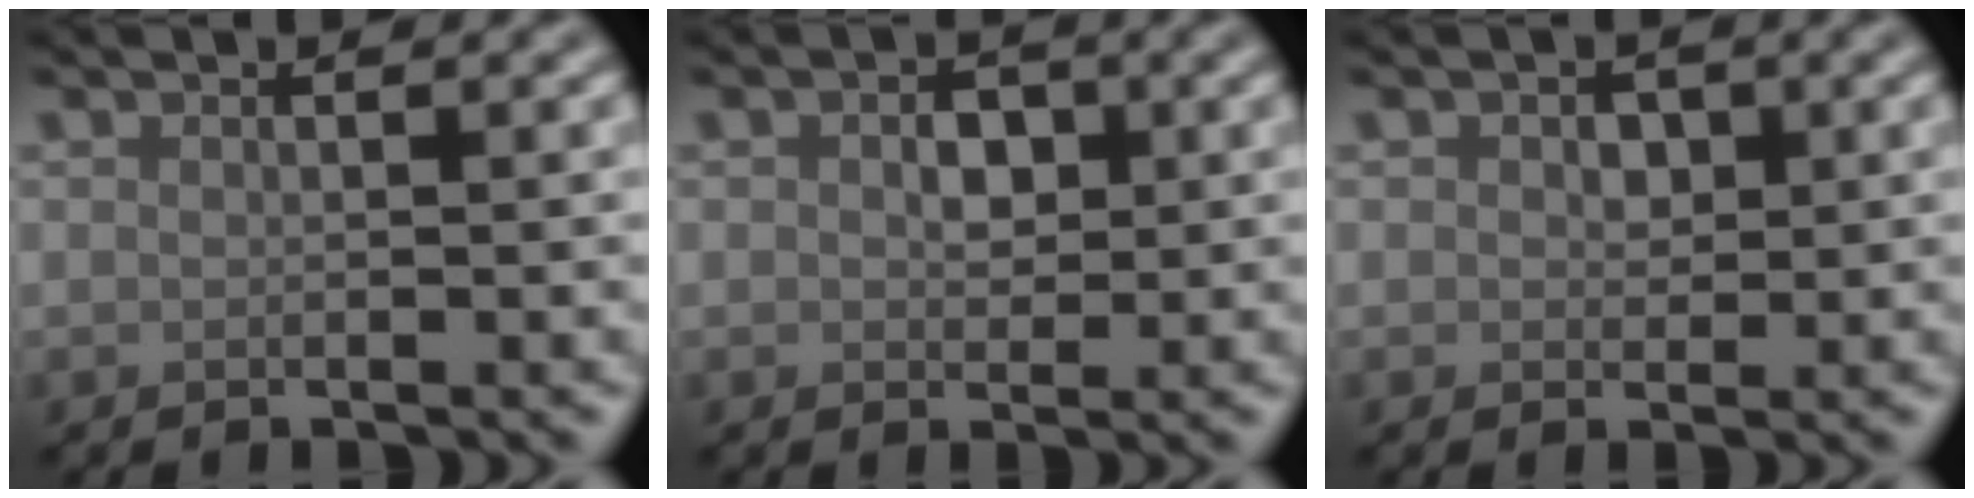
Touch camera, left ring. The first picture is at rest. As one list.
[{"total": 2.1, "force": [0.3, 1.5, 1.4], "torque": [-0.023, 0.000, 0.001]}, {"total": 1.5, "force": [0.4, 1.2, 0.8], "torque": [-0.014, -0.002, 0.004]}]